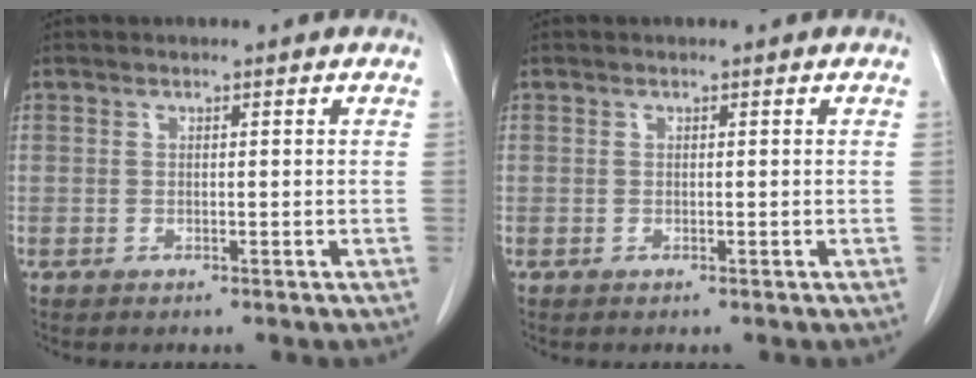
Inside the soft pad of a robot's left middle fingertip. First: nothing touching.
{"total": 0.0}